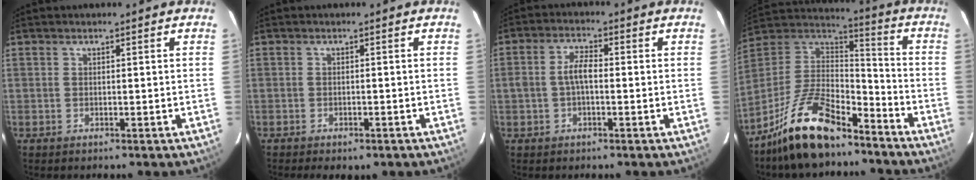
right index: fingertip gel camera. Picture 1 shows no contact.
{"total": 4.2, "force": [-3.1, 2.0, 2.1], "torque": [-0.052, -0.012, -0.039]}
{"total": 4.0, "force": [-0.5, 1.8, 3.6], "torque": [-0.075, 0.012, -0.009]}
{"total": 18.5, "force": [-13.3, 6.7, 11.0], "torque": [-0.236, 0.001, -0.242]}